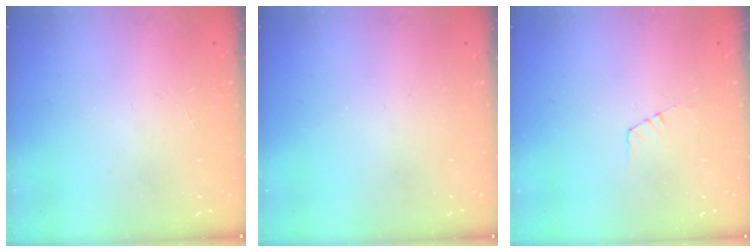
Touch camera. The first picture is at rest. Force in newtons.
{"total": 0.0}
{"total": 3.2, "press": 3.2, "slide": 0.2}